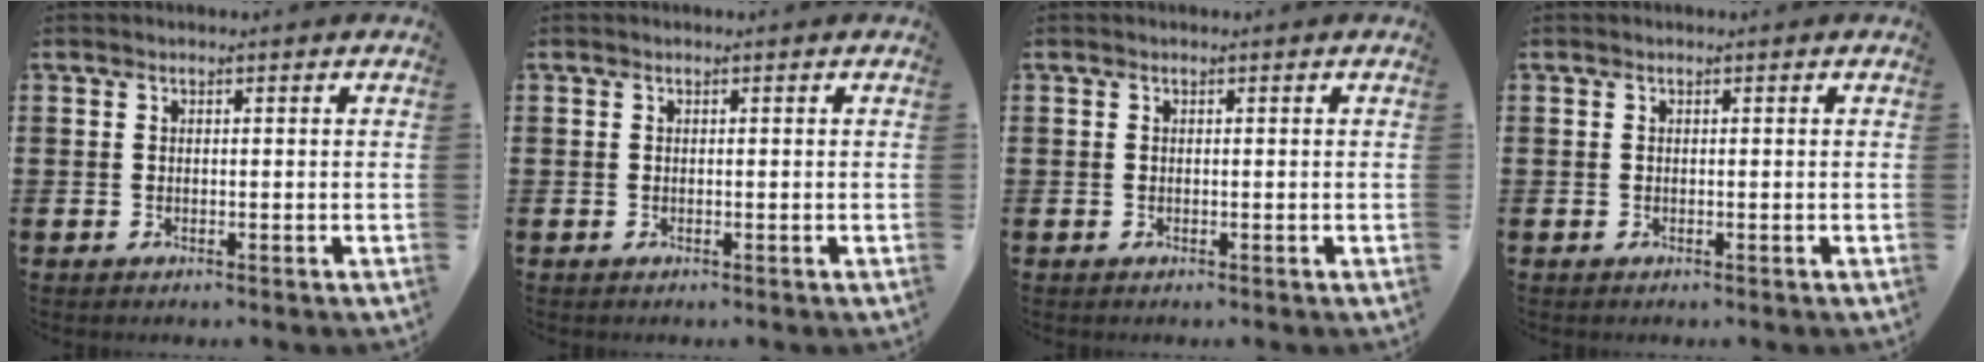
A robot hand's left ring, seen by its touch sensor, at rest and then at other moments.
{"total": 0.0}
{"total": 0.0}
{"total": 0.0}